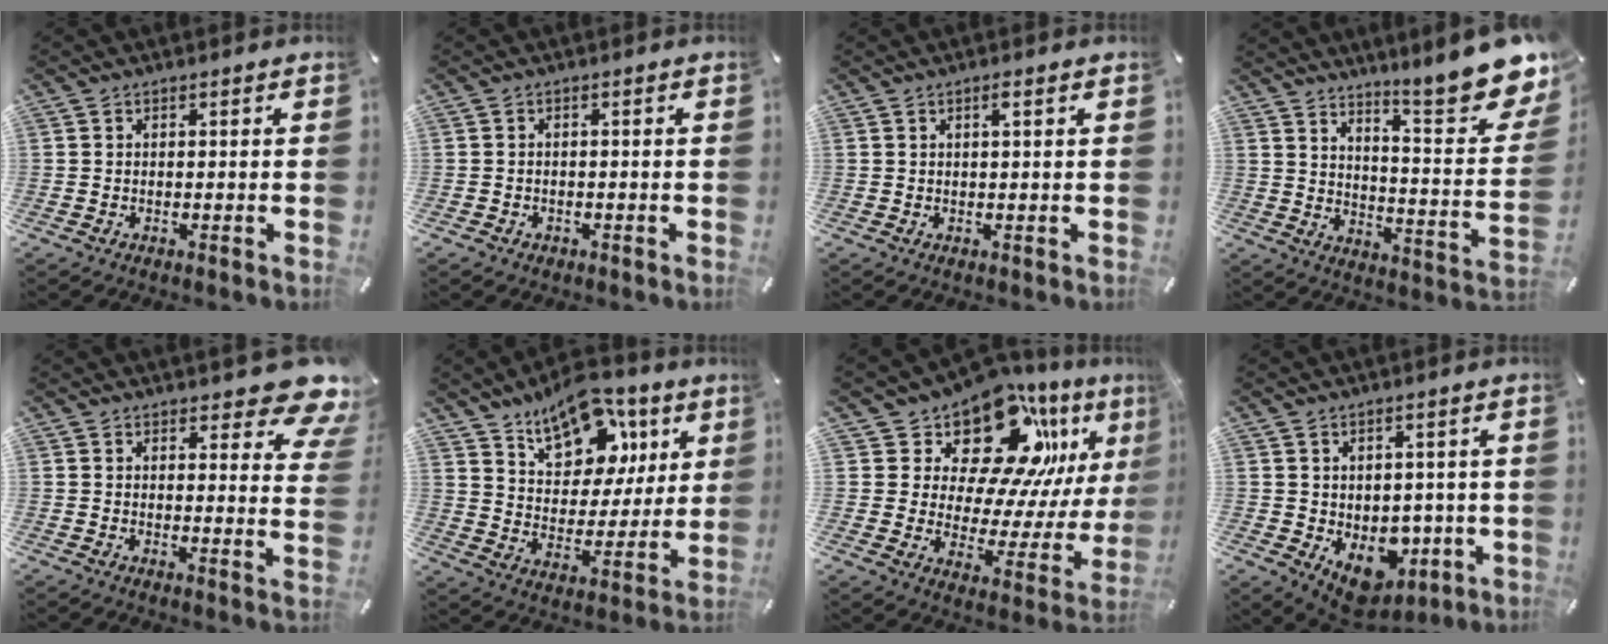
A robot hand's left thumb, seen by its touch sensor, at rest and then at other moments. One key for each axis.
{"total": 1.3, "fx": -0.7, "fy": 1.0, "fz": 0.0, "tx": -0.002, "ty": 0.006, "tz": -0.019}
{"total": 1.5, "fx": 0.5, "fy": 0.1, "fz": 1.4, "tx": -0.029, "ty": 0.000, "tz": 0.008}
{"total": 15.6, "fx": 12.1, "fy": 3.6, "fz": 9.1, "tx": -0.122, "ty": -0.110, "tz": 0.197}
{"total": 9.8, "fx": 7.1, "fy": 3.8, "fz": 5.5, "tx": -0.061, "ty": -0.053, "tz": 0.124}
{"total": 16.0, "fx": 10.4, "fy": 9.9, "fz": 7.1, "tx": -0.105, "ty": -0.063, "tz": 0.186}
{"total": 19.5, "fx": 13.5, "fy": 10.4, "fz": 9.4, "tx": -0.130, "ty": -0.108, "tz": 0.231}
{"total": 8.1, "fx": -1.8, "fy": 6.8, "fz": 3.9, "tx": -0.027, "ty": -0.001, "tz": -0.019}